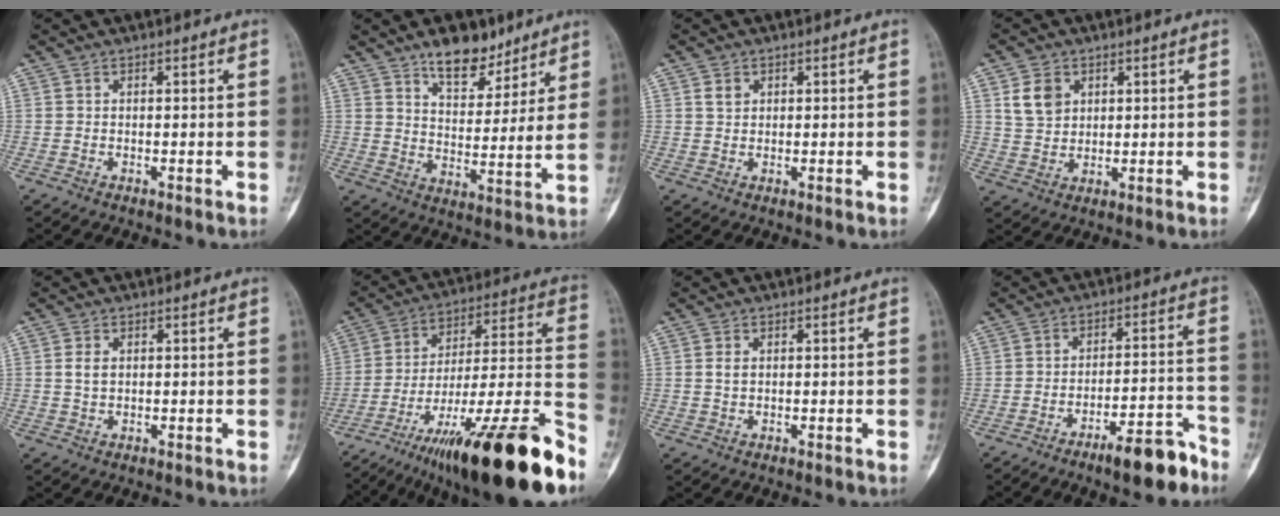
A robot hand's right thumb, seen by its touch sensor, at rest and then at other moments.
{"total": 11.4, "force": [8.3, 5.0, 6.1], "torque": [-0.065, -0.059, 0.136]}
{"total": 1.9, "force": [1.0, 1.4, 0.9], "torque": [-0.009, -0.002, 0.019]}
{"total": 5.8, "force": [2.4, 4.5, 2.9], "torque": [-0.037, -0.009, 0.050]}
{"total": 2.3, "force": [0.5, 1.5, 1.6], "torque": [-0.028, 0.000, 0.013]}
{"total": 31.6, "force": [-19.9, 5.3, 23.9], "torque": [-0.307, 0.059, -0.320]}
{"total": 1.5, "force": [0.4, 1.0, 1.1], "torque": [-0.019, 0.000, 0.010]}
{"total": 10.2, "force": [-7.2, 2.6, 6.7], "torque": [-0.089, 0.063, -0.114]}